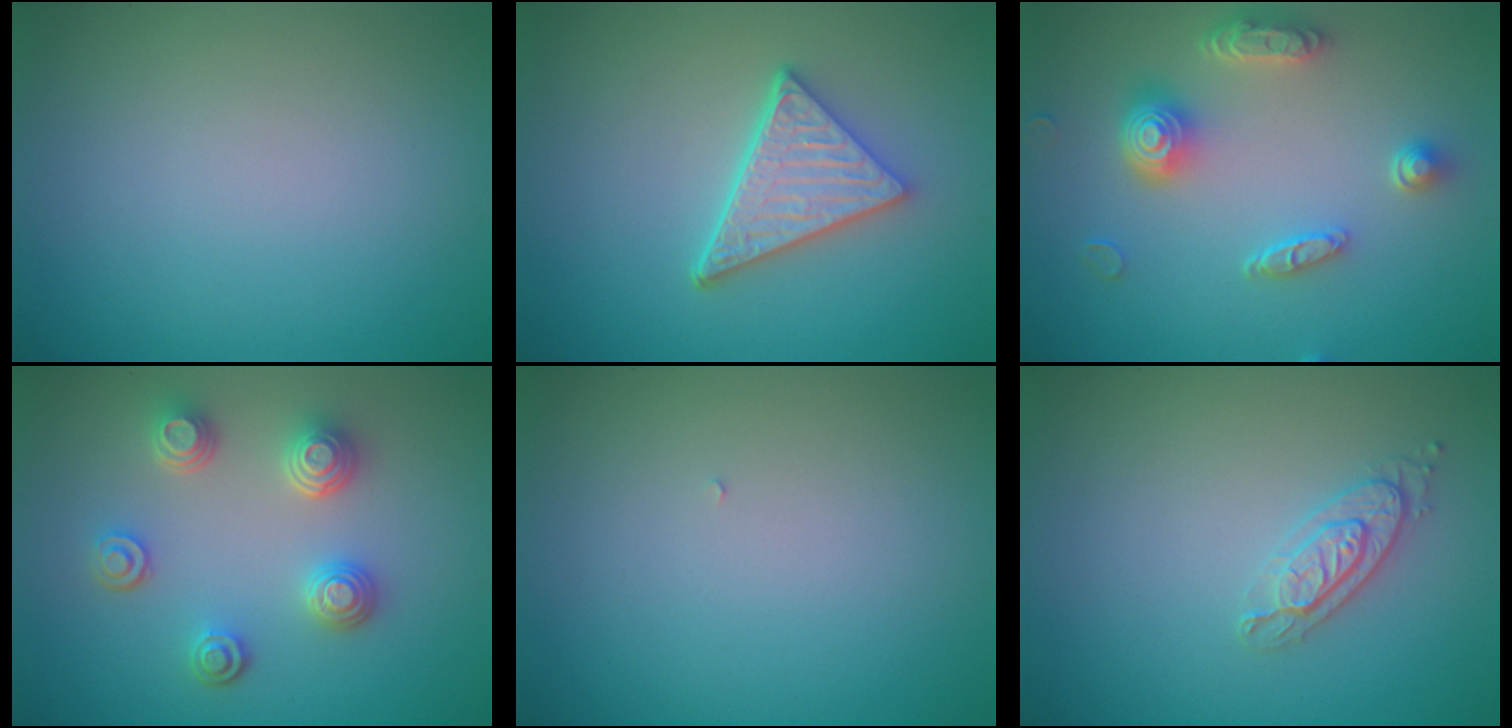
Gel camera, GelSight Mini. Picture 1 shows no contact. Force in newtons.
{"total": 4.9, "press": 3.7, "slide": 3.3}
{"total": 4.7, "press": 3.7, "slide": 2.8}
{"total": 3.9, "press": 3.3, "slide": 2.0}
{"total": 0.0}
{"total": 2.1, "press": 2.1, "slide": 0.5}